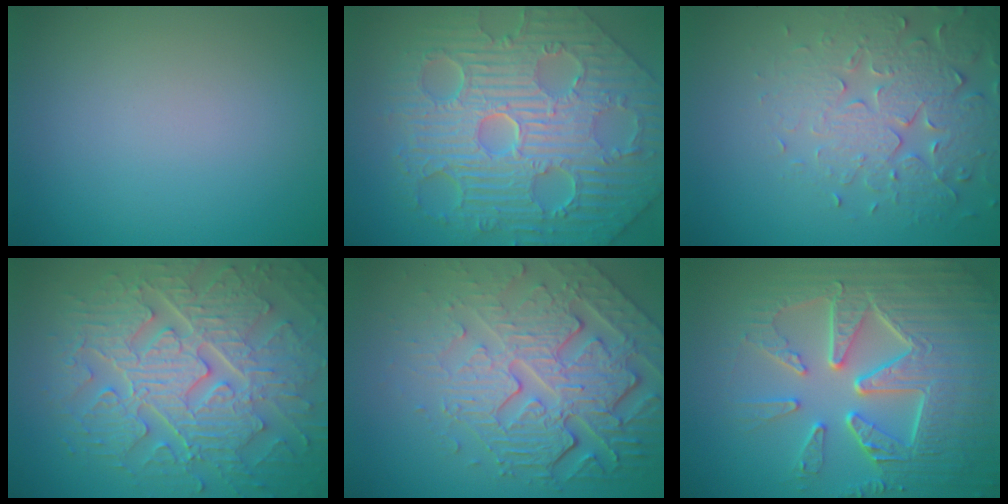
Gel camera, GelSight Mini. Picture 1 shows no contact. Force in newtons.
{"total": 12.5, "press": 8.2, "slide": 9.3}
{"total": 4.6, "press": 4.5, "slide": 1.1}
{"total": 9.5, "press": 7.0, "slide": 6.5}
{"total": 8.5, "press": 5.9, "slide": 6.2}
{"total": 9.8, "press": 6.6, "slide": 7.3}